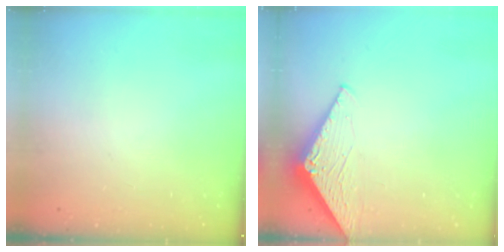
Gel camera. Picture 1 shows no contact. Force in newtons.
{"total": 3.1, "press": 3.1, "slide": 0.2}